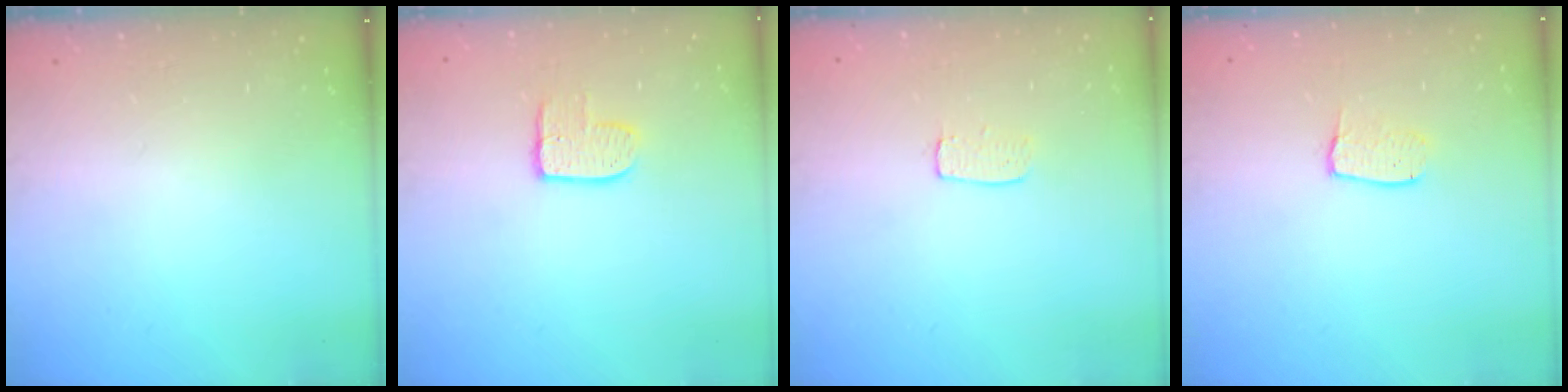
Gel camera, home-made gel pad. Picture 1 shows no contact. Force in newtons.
{"total": 7.4, "press": 7.4, "slide": 0.2}
{"total": 5.1, "press": 5.1, "slide": 0.4}
{"total": 4.3, "press": 4.3, "slide": 0.3}